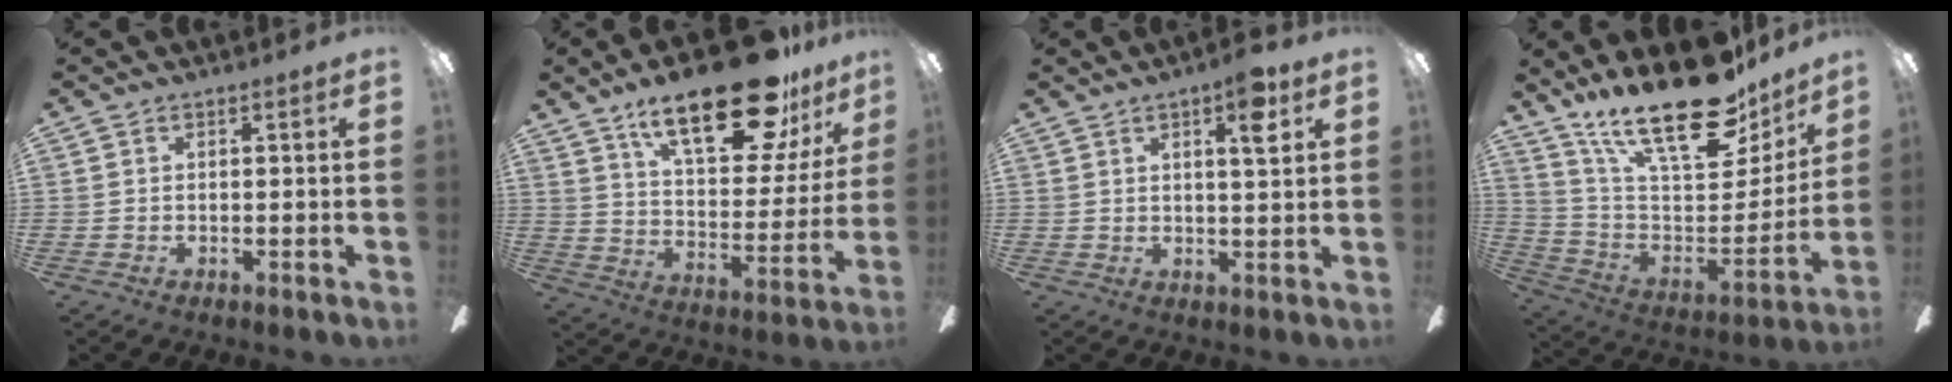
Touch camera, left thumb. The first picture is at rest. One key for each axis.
{"total": 25.8, "fx": 17.6, "fy": 9.3, "fz": 16.4, "tx": -0.251, "ty": -0.101, "tz": 0.291}
{"total": 6.4, "fx": 3.6, "fy": 1.2, "fz": 5.2, "tx": -0.079, "ty": -0.007, "tz": 0.051}
{"total": 24.9, "fx": 17.9, "fy": 8.9, "fz": 14.8, "tx": -0.224, "ty": -0.124, "tz": 0.304}